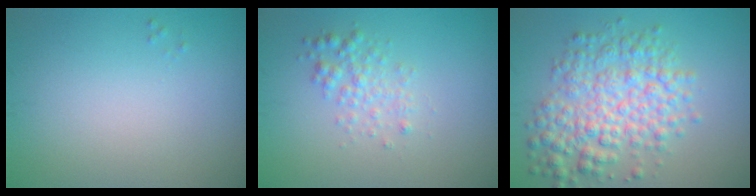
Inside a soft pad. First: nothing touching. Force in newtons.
{"total": 2.0, "press": 2.0, "slide": 0.0}
{"total": 6.3, "press": 6.3, "slide": 0.1}